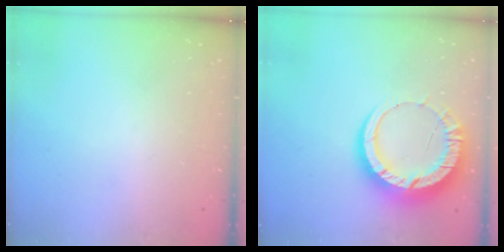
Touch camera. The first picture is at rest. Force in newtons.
{"total": 13.7, "press": 13.6, "slide": 1.4}